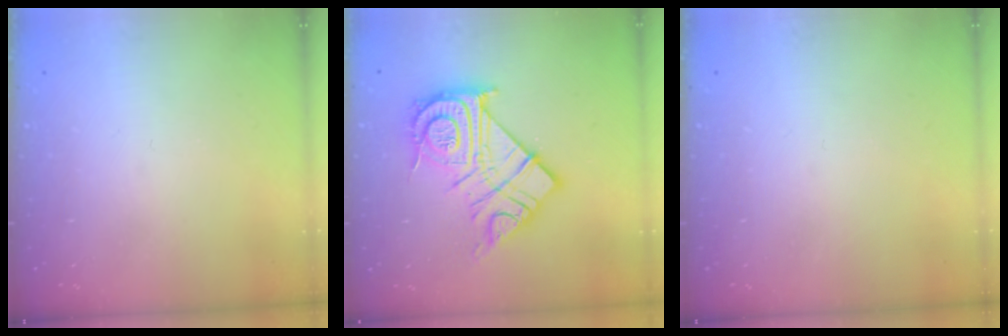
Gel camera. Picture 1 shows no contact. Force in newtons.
{"total": 20.9, "press": 20.8, "slide": 1.9}
{"total": 0.0}